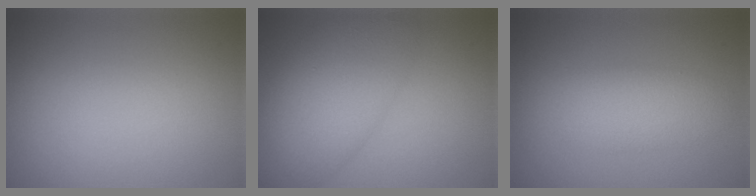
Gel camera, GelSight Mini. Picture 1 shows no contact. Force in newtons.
{"total": 7.3, "press": 7.3, "slide": 0.1}
{"total": 3.5, "press": 3.5, "slide": 0.2}